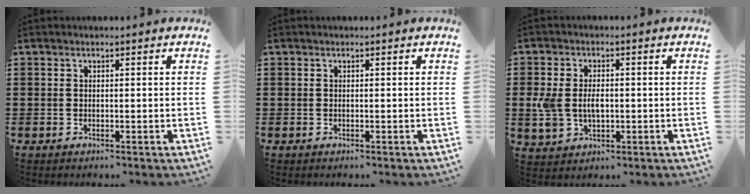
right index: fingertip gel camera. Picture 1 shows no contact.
{"total": 0.0}
{"total": 5.1, "force": [-0.2, 3.4, 3.9], "torque": [-0.098, 0.002, -0.009]}